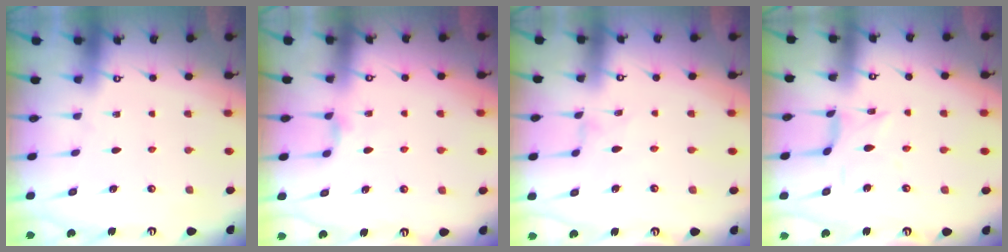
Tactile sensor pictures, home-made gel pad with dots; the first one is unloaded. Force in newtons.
{"total": 2.6, "press": 2.5, "slide": 0.4}
{"total": 0.0}
{"total": 4.7, "press": 4.7, "slide": 0.1}